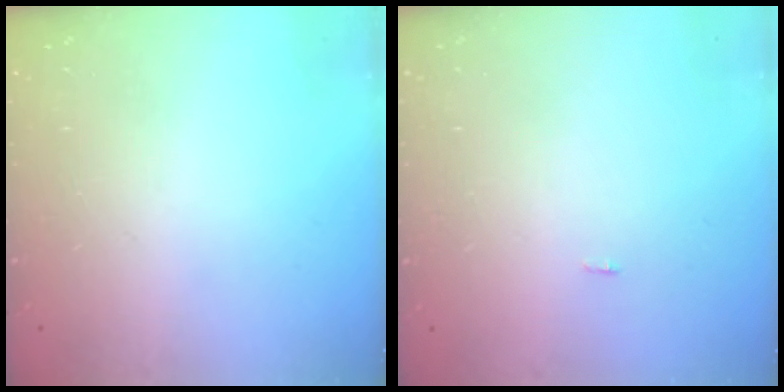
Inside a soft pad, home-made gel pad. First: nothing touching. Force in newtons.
{"total": 6.1, "press": 1.7, "slide": 5.9}